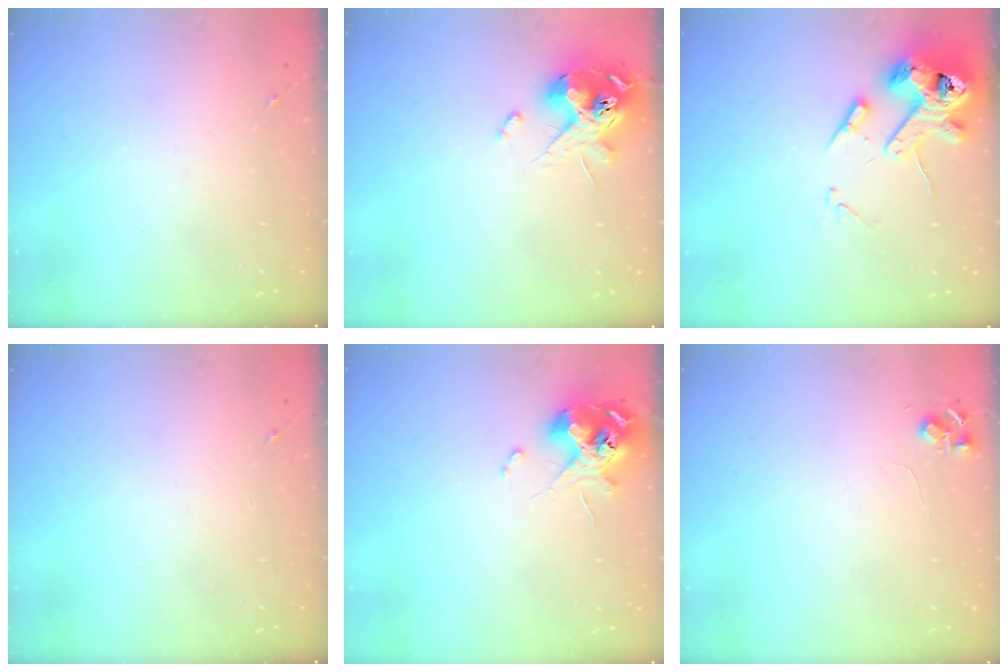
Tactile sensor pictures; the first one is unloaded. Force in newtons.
{"total": 14.1, "press": 14.0, "slide": 1.7}
{"total": 15.6, "press": 15.4, "slide": 2.3}
{"total": 0.0}
{"total": 11.3, "press": 11.2, "slide": 1.5}
{"total": 5.8, "press": 5.8, "slide": 0.8}